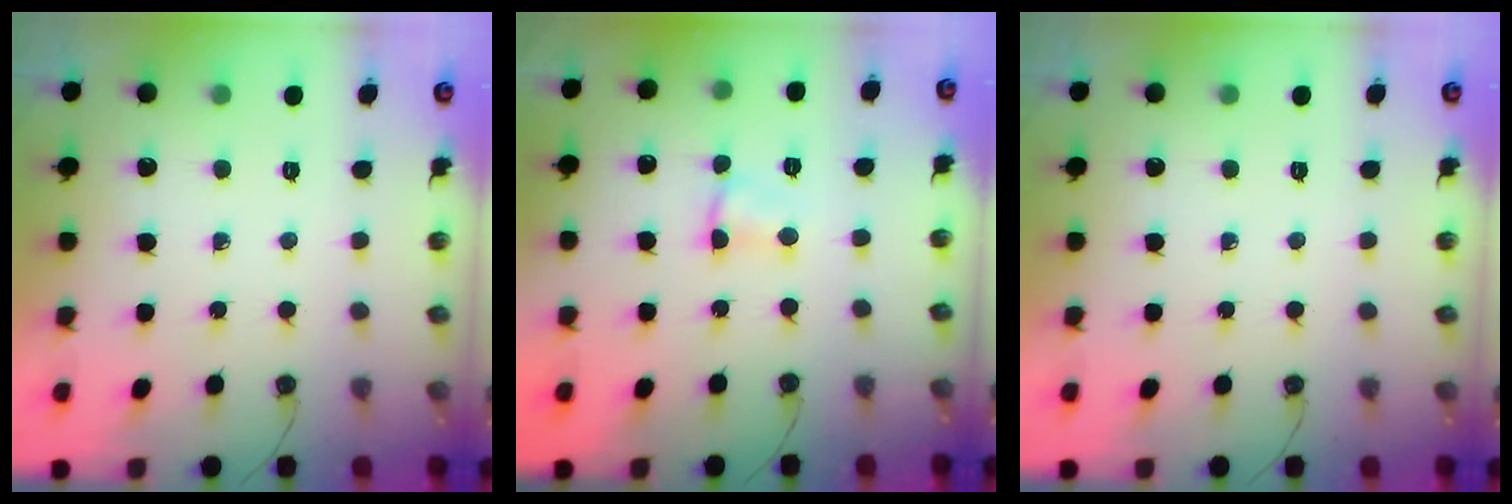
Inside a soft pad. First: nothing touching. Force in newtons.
{"total": 1.9, "press": 1.9, "slide": 0.3}
{"total": 0.0}